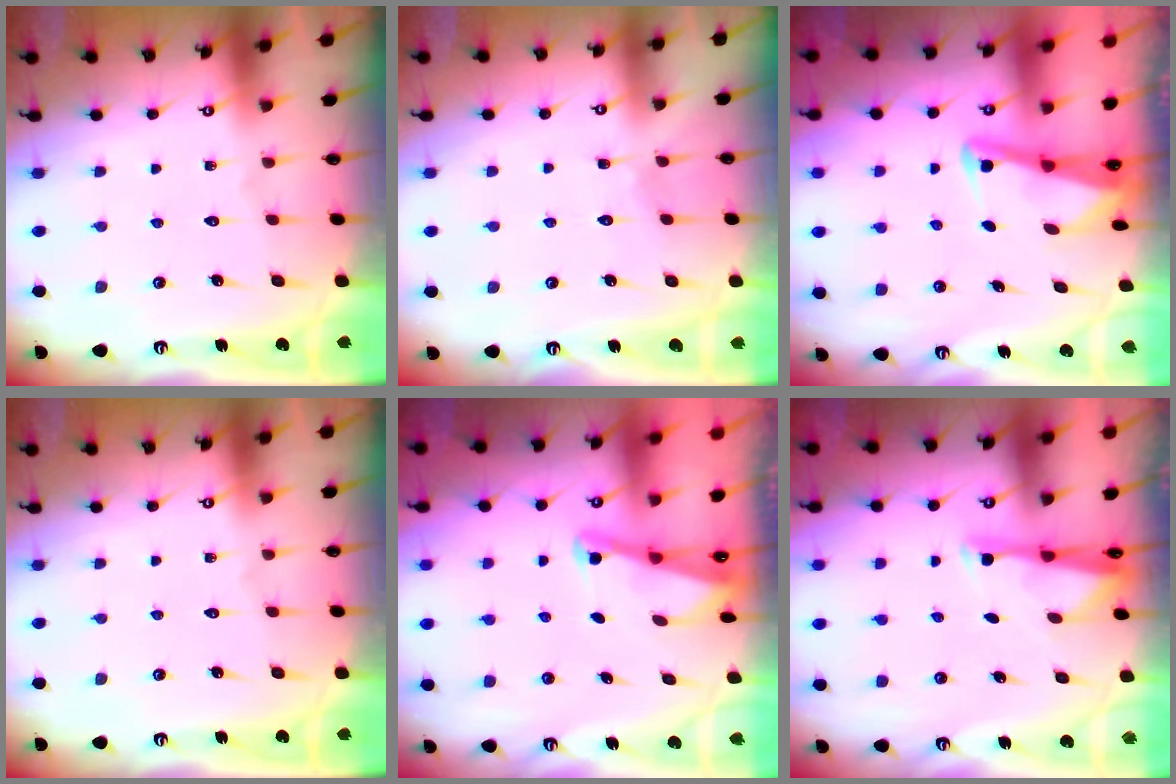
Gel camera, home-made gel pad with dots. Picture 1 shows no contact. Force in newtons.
{"total": 2.9, "press": 2.9, "slide": 0.4}
{"total": 2.9, "press": 2.8, "slide": 0.4}
{"total": 0.0}
{"total": 2.0, "press": 2.0, "slide": 0.3}
{"total": 3.0, "press": 2.9, "slide": 0.5}